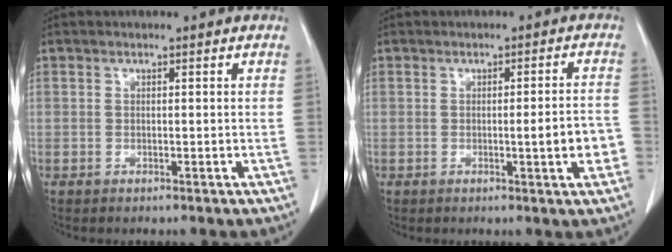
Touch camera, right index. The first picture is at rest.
{"total": 4.9, "force": [-1.3, 0.3, 4.7], "torque": [-0.061, 0.003, -0.016]}